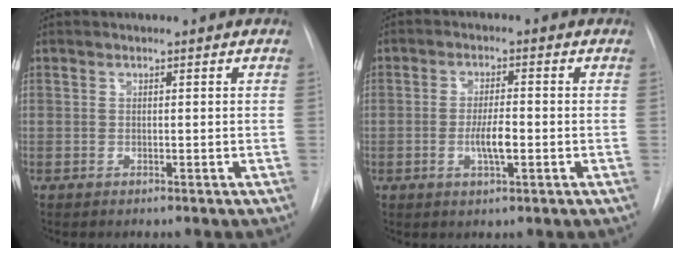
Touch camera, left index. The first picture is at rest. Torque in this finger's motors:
{"motor_torque": [0.65, 0.12, 0.15, 0.07]}